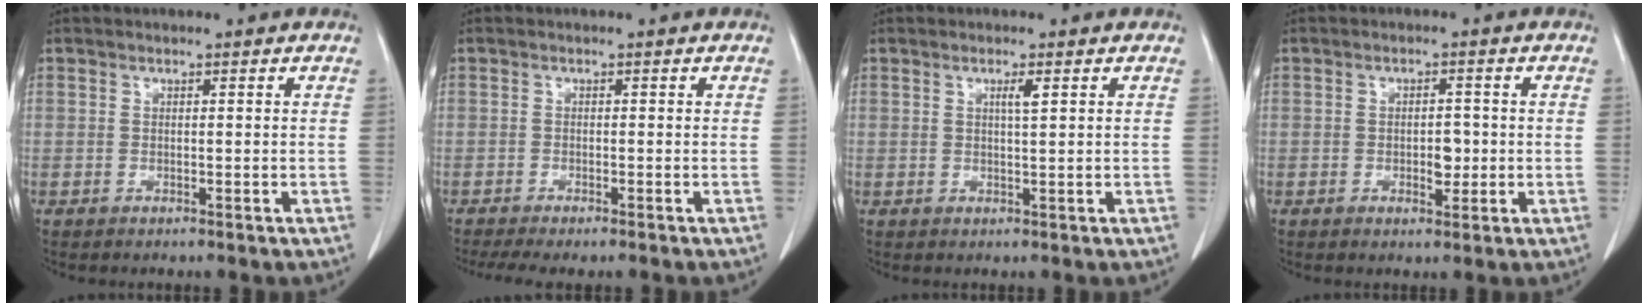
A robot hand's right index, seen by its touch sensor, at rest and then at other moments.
{"total": 6.0, "force": [-5.0, 1.0, 3.2], "torque": [-0.040, -0.011, -0.077]}
{"total": 1.6, "force": [0.7, -0.1, 1.4], "torque": [-0.025, -0.001, 0.011]}
{"total": 2.9, "force": [-0.4, 1.5, 2.4], "torque": [-0.035, 0.002, -0.001]}